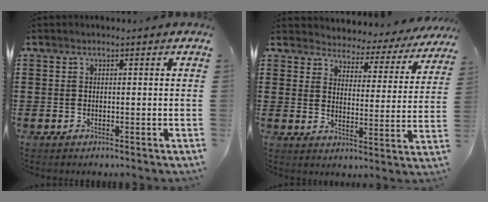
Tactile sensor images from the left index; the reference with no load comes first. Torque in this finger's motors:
{"motor_torque": [2.14, 0.00, 0.46, 0.09]}